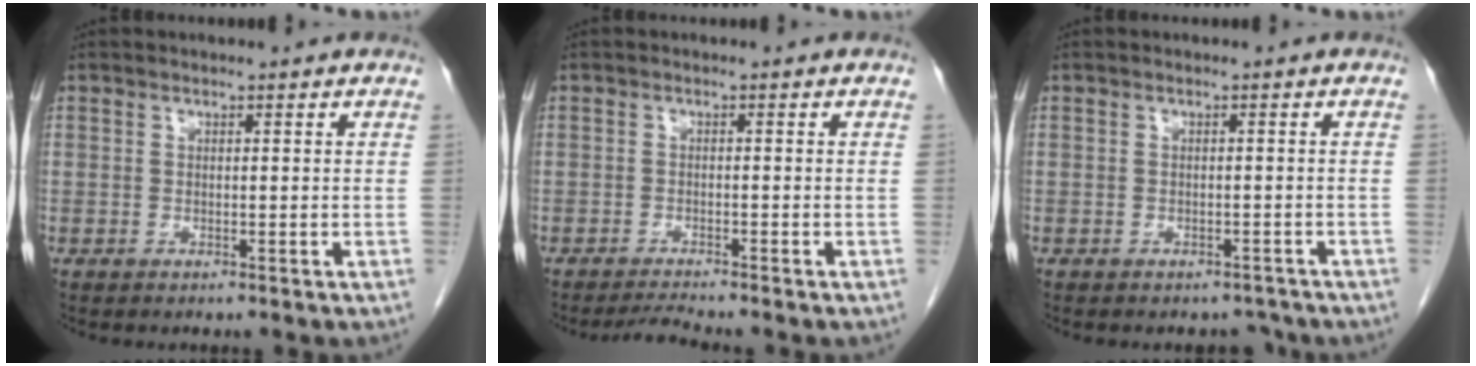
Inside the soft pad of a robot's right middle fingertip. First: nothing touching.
{"total": 2.3, "force": [-2.0, -0.9, 0.2], "torque": [-0.012, -0.015, -0.037]}
{"total": 2.7, "force": [-2.4, 1.3, 0.1], "torque": [0.003, 0.005, -0.031]}